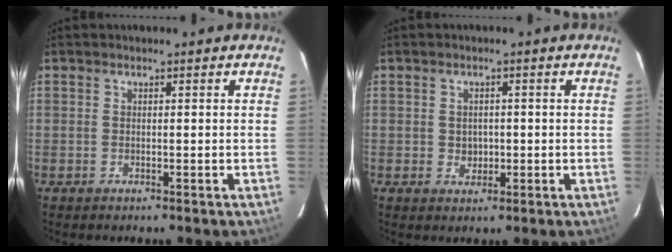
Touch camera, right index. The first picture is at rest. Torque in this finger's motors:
{"motor_torque": [0.01, 0.04, 0.01, 0.00]}